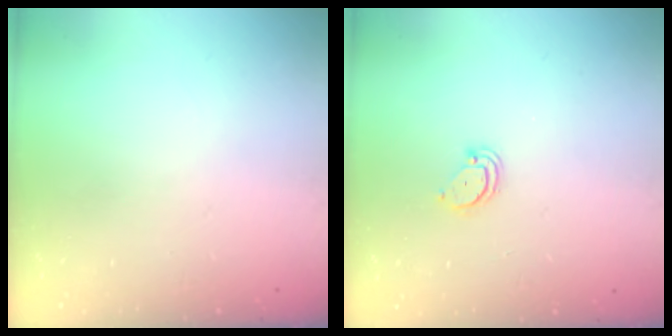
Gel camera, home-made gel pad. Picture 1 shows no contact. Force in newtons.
{"total": 2.6, "press": 2.6, "slide": 0.2}